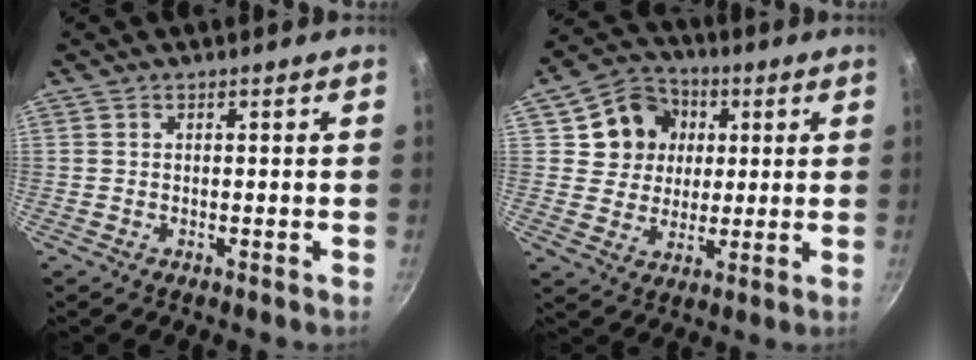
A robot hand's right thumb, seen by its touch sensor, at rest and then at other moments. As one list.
[{"total": 11.5, "force": [3.1, 10.2, 4.3], "torque": [-0.043, 0.010, 0.049]}]